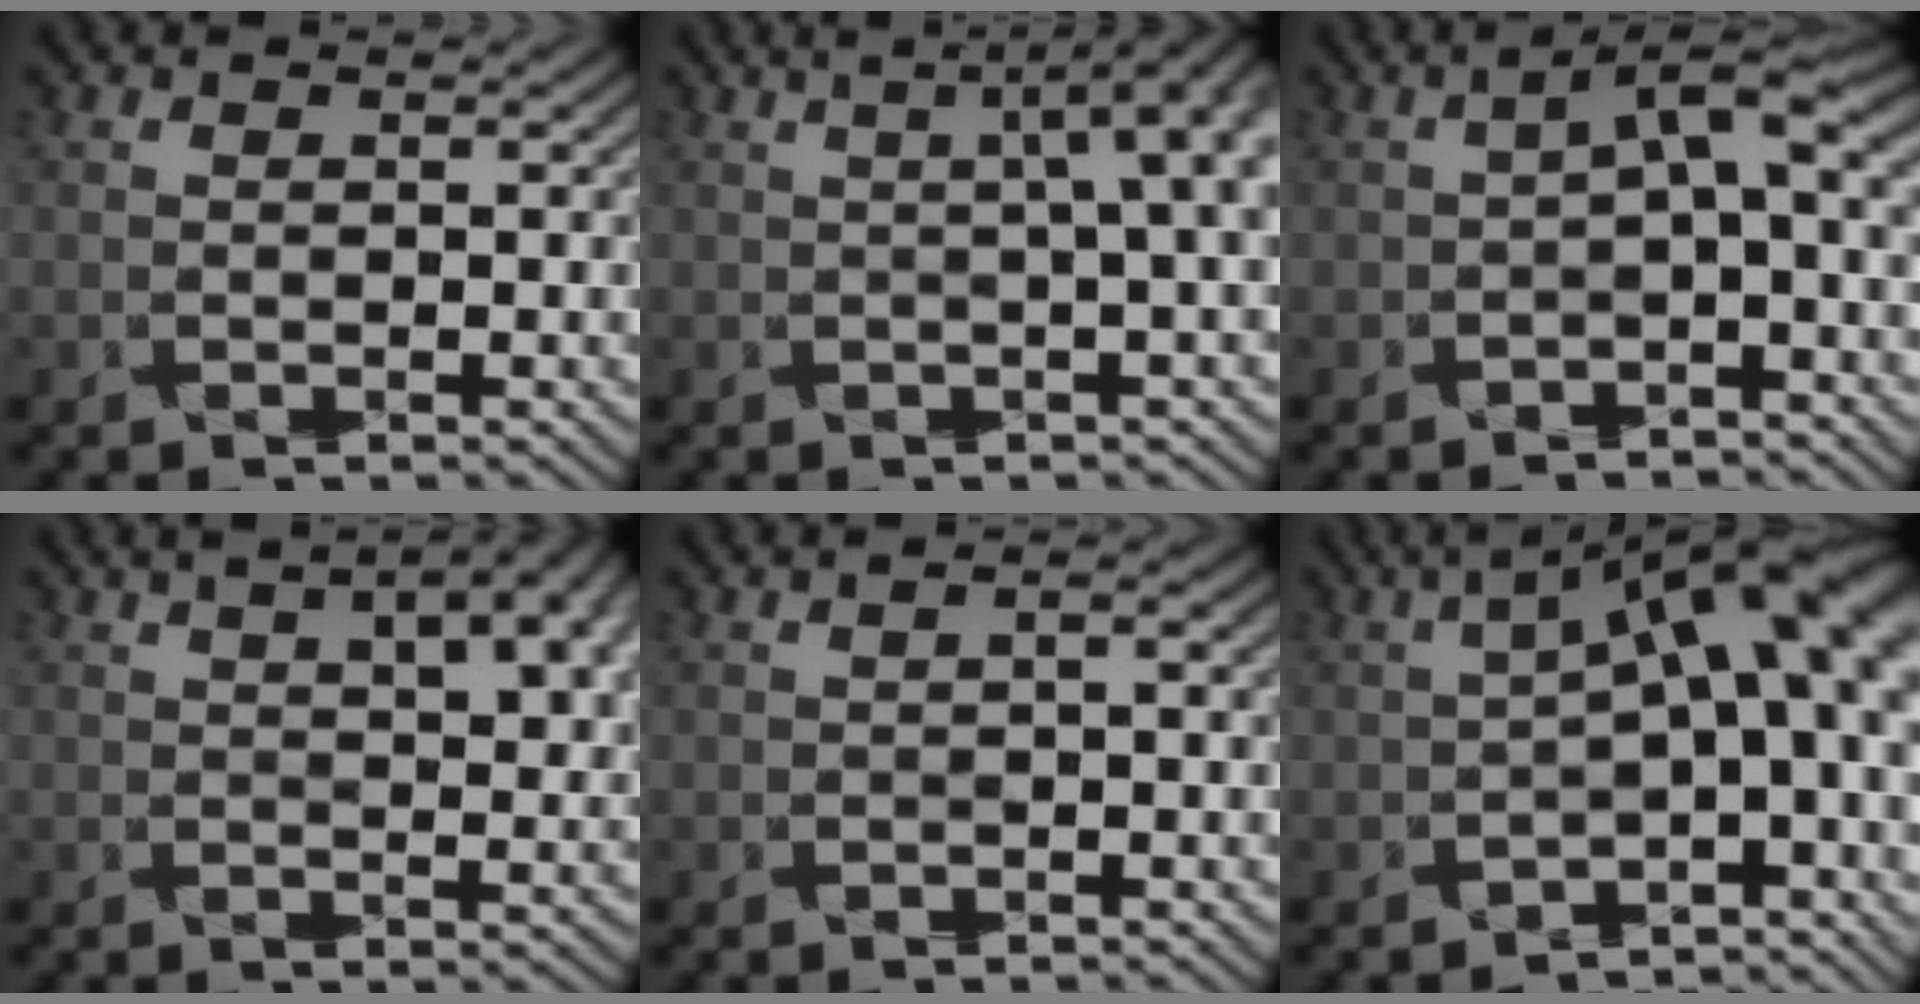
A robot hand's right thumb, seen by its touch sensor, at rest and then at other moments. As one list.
[{"total": 6.8, "force": [1.1, 1.2, 6.6], "torque": [-0.107, 0.010, 0.023]}, {"total": 4.5, "force": [-0.5, 1.3, 4.3], "torque": [-0.081, 0.009, -0.011]}, {"total": 9.2, "force": [3.7, 4.2, 7.3], "torque": [-0.102, 0.014, 0.062]}, {"total": 1.1, "force": [-0.4, 0.1, 1.0], "torque": [-0.030, 0.001, -0.004]}, {"total": 13.7, "force": [-0.6, 5.6, 12.4], "torque": [-0.178, -0.003, 0.005]}]